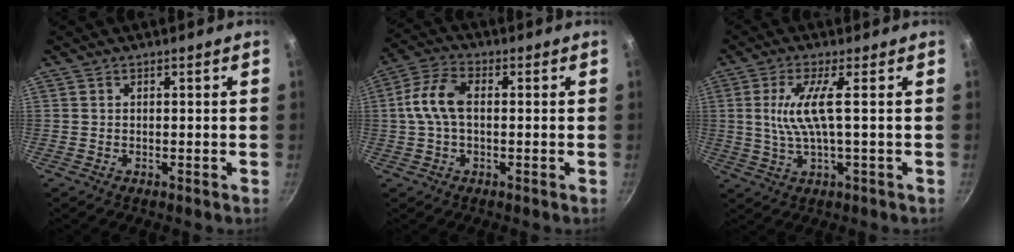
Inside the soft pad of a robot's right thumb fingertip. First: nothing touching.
{"total": 8.5, "force": [0.4, 4.8, 7.0], "torque": [-0.145, 0.025, -0.003]}
{"total": 7.7, "force": [0.8, 1.1, 7.6], "torque": [-0.169, 0.000, 0.022]}